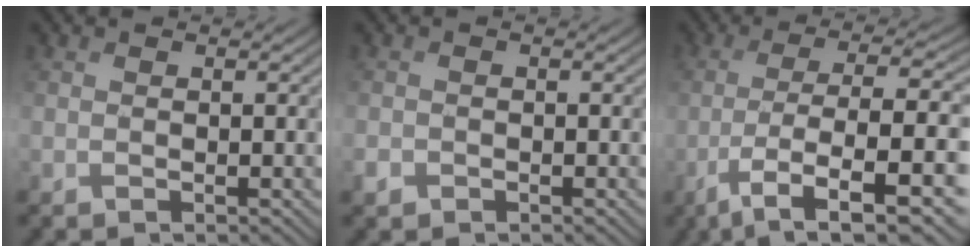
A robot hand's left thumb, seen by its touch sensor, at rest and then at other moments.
{"total": 1.0, "force": [-0.7, 0.7, 0.0], "torque": [-0.001, -0.002, -0.018]}
{"total": 10.4, "force": [-1.9, 3.4, 9.7], "torque": [-0.181, -0.011, -0.027]}